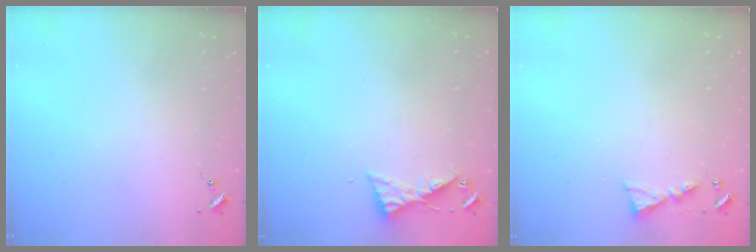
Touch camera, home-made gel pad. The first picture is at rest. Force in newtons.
{"total": 5.2, "press": 5.2, "slide": 0.4}
{"total": 4.9, "press": 4.9, "slide": 0.5}